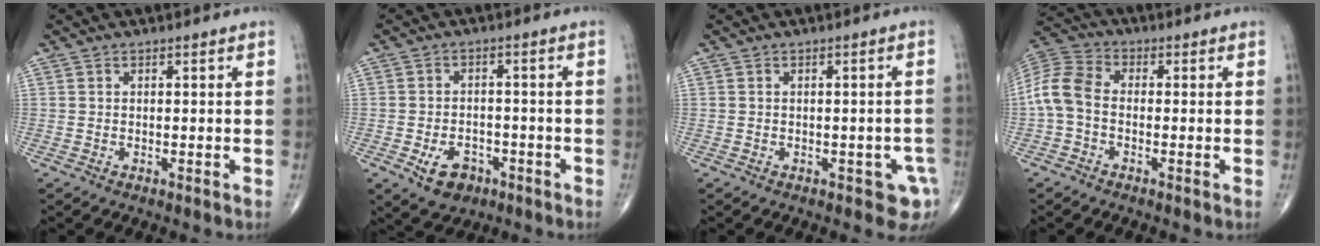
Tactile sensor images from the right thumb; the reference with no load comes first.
{"total": 6.3, "force": [-3.1, 4.3, 3.4], "torque": [-0.042, 0.017, -0.044]}
{"total": 4.6, "force": [-2.0, 2.4, 3.4], "torque": [-0.018, 0.009, -0.020]}
{"total": 7.8, "force": [-1.2, 5.2, 5.8], "torque": [-0.117, 0.022, -0.040]}